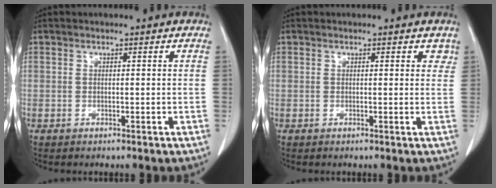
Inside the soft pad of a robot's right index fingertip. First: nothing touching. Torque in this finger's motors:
{"motor_torque": [-0.08, 0.03, -0.04, -0.01]}